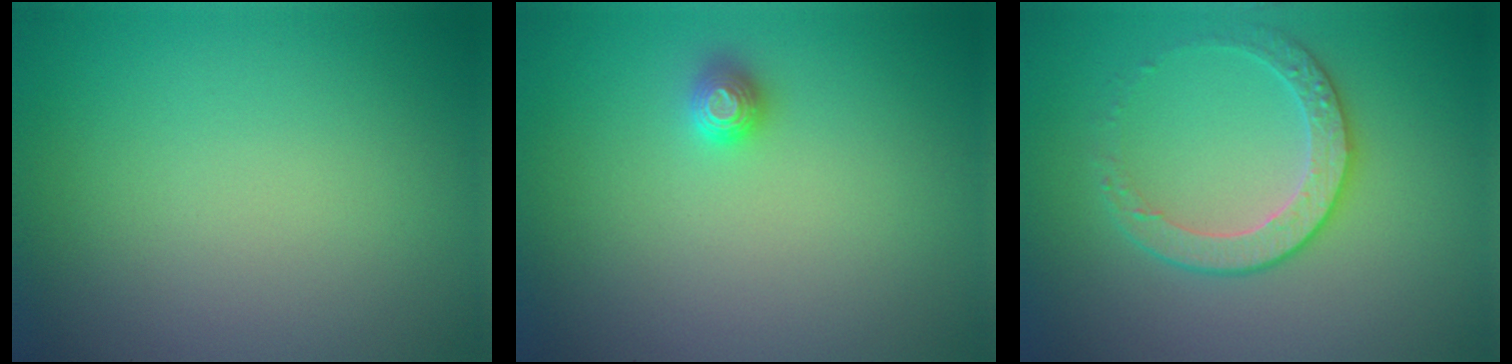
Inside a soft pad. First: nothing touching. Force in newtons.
{"total": 1.1, "press": 1.1, "slide": 0.2}
{"total": 2.8, "press": 2.4, "slide": 1.4}